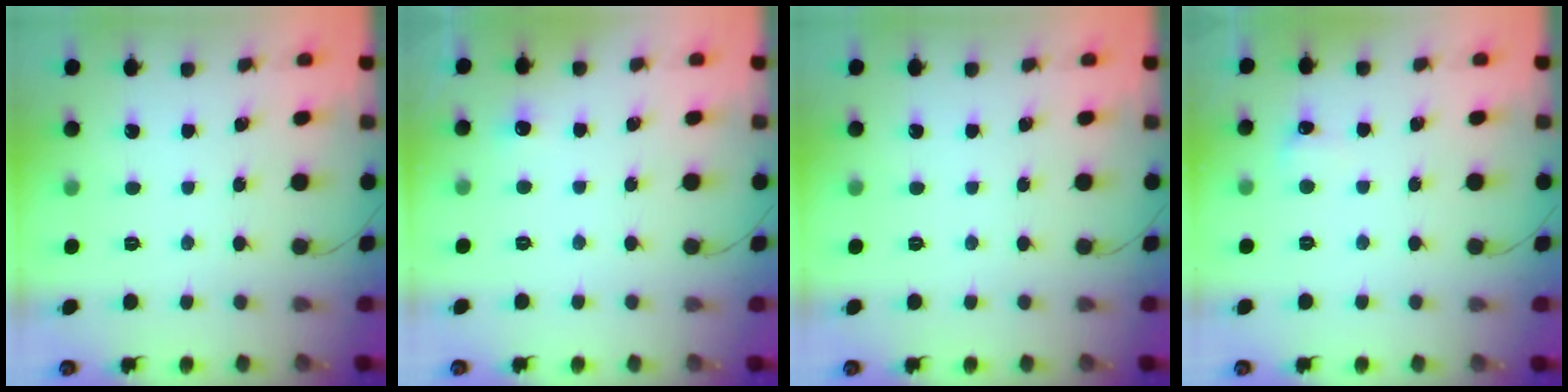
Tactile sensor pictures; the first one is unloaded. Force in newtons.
{"total": 2.9, "press": 2.7, "slide": 1.0}
{"total": 0.0}
{"total": 4.4, "press": 4.2, "slide": 1.2}